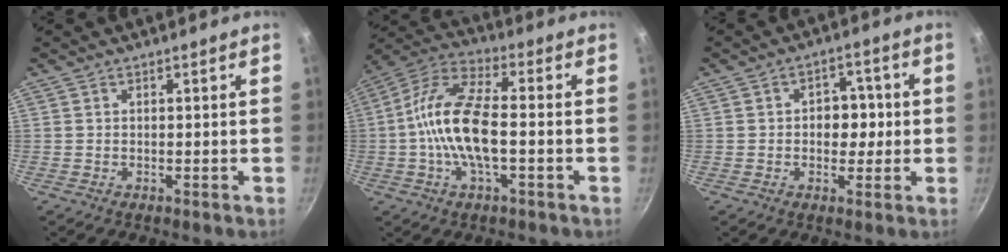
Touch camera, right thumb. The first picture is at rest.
{"total": 14.1, "force": [-1.9, 5.5, 12.9], "torque": [-0.246, 0.035, -0.055]}
{"total": 6.1, "force": [0.0, 4.7, 4.0], "torque": [-0.009, 0.010, -0.005]}